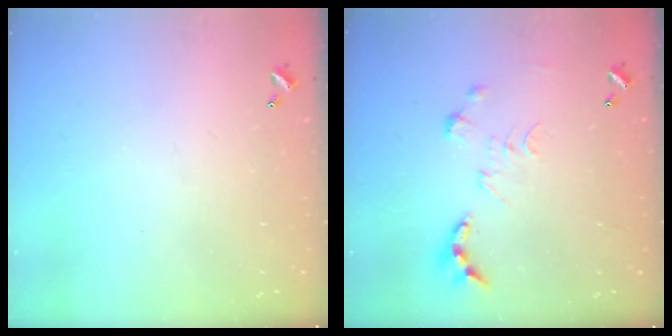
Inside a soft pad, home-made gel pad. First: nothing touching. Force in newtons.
{"total": 0.0}